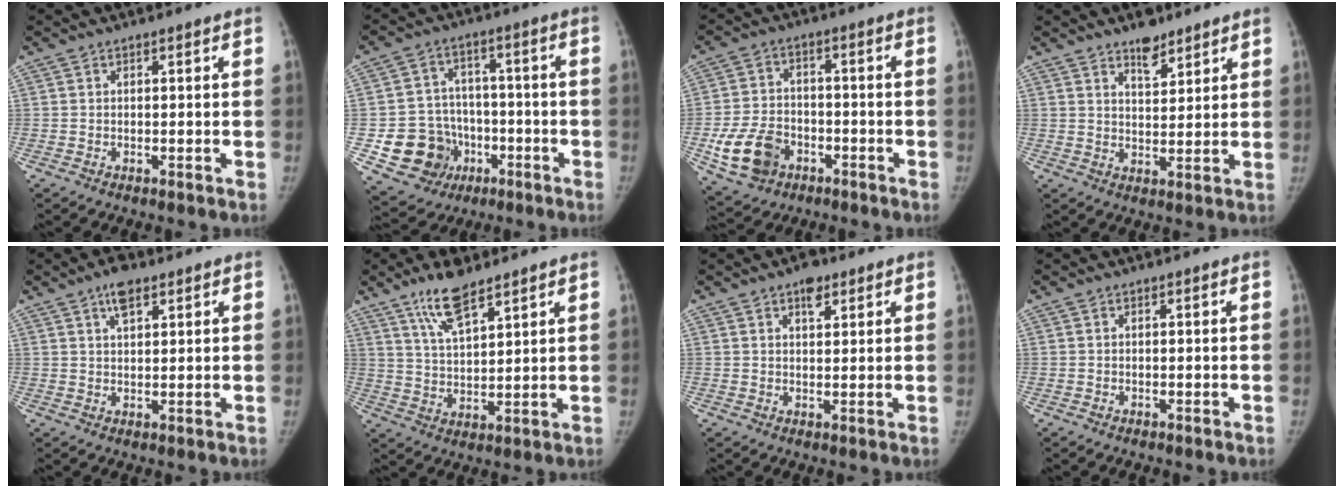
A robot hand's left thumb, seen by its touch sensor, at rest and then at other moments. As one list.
[{"total": 12.9, "force": [-4.0, 11.6, 3.9], "torque": [-0.042, 0.035, -0.051]}, {"total": 10.9, "force": [-4.3, 8.2, 5.8], "torque": [-0.100, 0.020, -0.069]}, {"total": 5.3, "force": [4.0, 2.3, 2.5], "torque": [-0.020, -0.030, 0.068]}, {"total": 4.8, "force": [2.9, 2.2, 3.1], "torque": [-0.043, -0.008, 0.047]}, {"total": 8.9, "force": [6.4, 2.7, 5.6], "torque": [-0.093, -0.035, 0.123]}, {"total": 3.8, "force": [2.3, 2.0, 2.2], "torque": [-0.018, -0.010, 0.033]}, {"total": 0.0}]